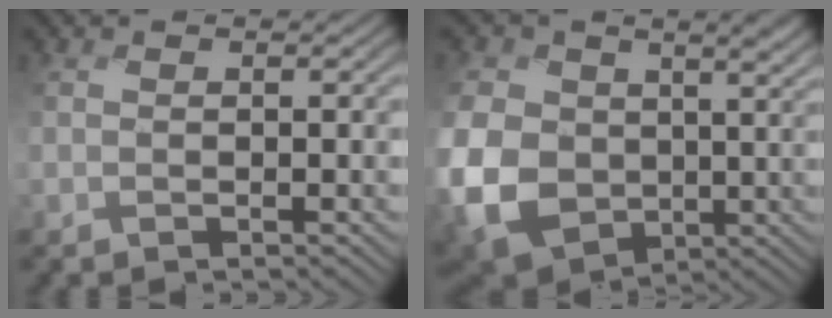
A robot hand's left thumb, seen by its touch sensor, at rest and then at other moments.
{"total": 14.9, "force": [-0.1, 11.5, 9.5], "torque": [-0.257, -0.026, -0.003]}